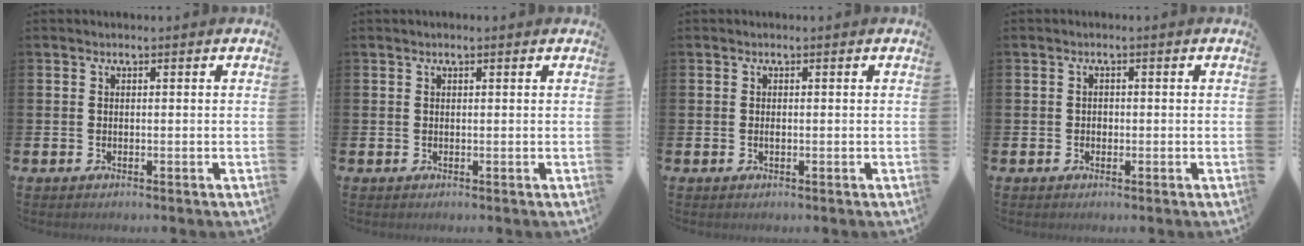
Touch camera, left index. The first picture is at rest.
{"total": 0.6, "force": [0.4, 0.1, 0.4], "torque": [-0.005, 0.002, 0.007]}
{"total": 0.5, "force": [0.0, 0.2, 0.5], "torque": [-0.016, 0.002, 0.001]}
{"total": 0.9, "force": [-0.1, 0.8, 0.3], "torque": [-0.005, 0.005, -0.005]}